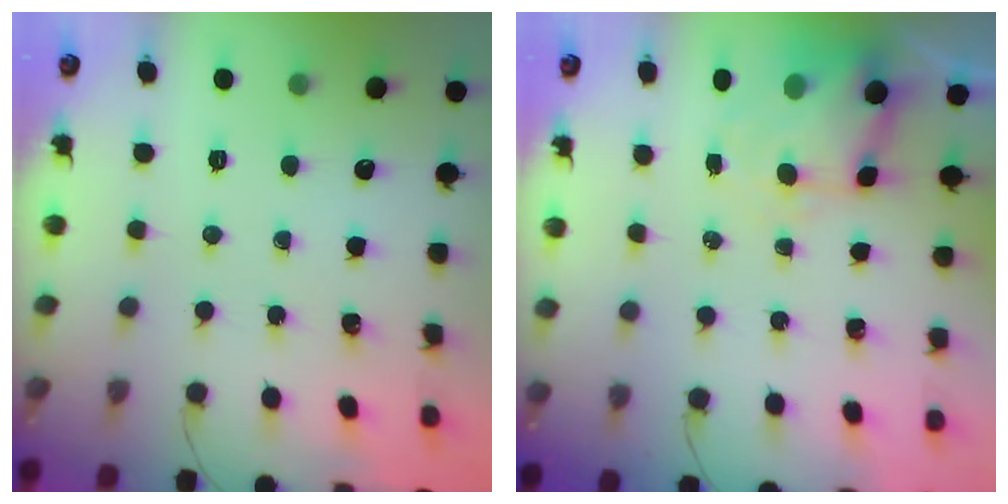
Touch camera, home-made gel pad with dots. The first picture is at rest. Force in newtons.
{"total": 6.0, "press": 5.8, "slide": 1.2}